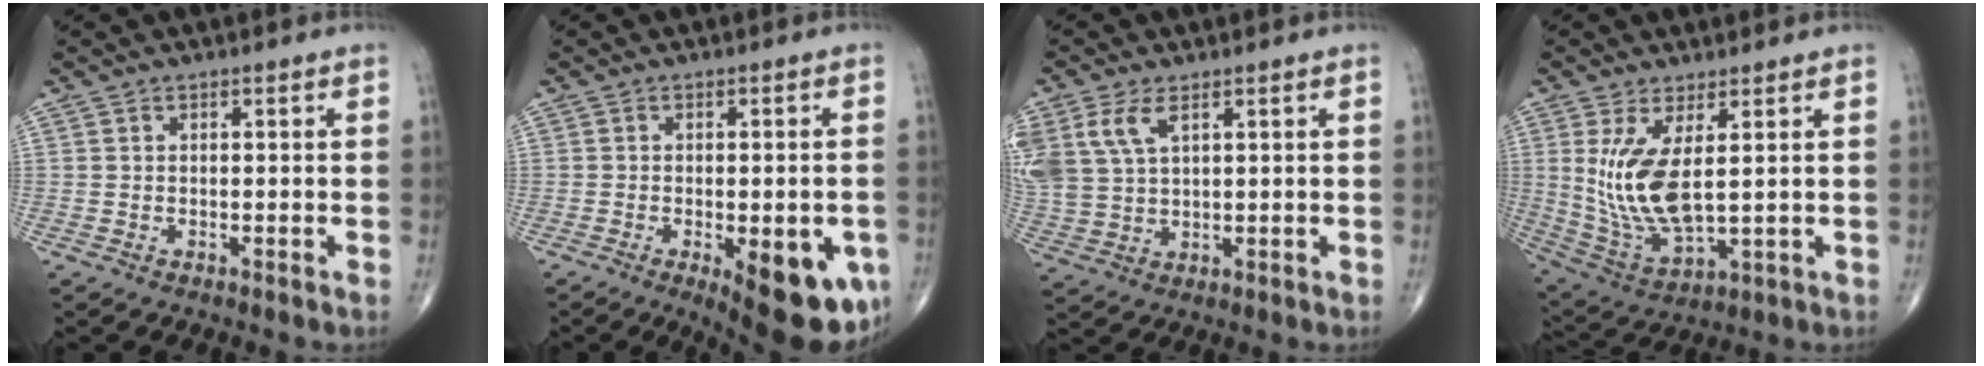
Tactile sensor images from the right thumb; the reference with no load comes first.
{"total": 15.5, "force": [-5.5, 6.1, 13.1], "torque": [-0.121, -0.001, -0.055]}
{"total": 9.2, "force": [4.2, 5.0, 6.4], "torque": [-0.154, 0.001, 0.093]}
{"total": 11.9, "force": [2.4, 4.5, 10.7], "torque": [-0.226, -0.029, 0.065]}